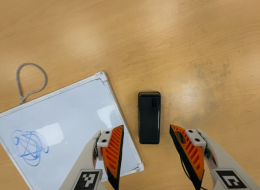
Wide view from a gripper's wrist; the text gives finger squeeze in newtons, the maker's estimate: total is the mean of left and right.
{"total": 0.0}